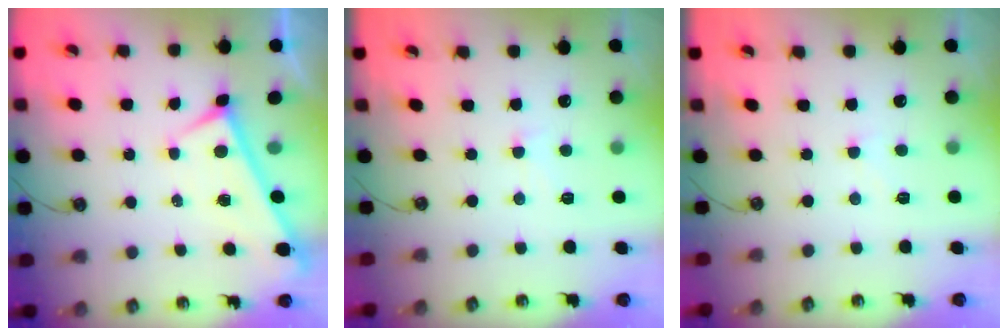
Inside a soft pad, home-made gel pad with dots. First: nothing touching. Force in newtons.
{"total": 0.8, "press": 0.5, "slide": 0.7}
{"total": 0.8, "press": 0.6, "slide": 0.5}